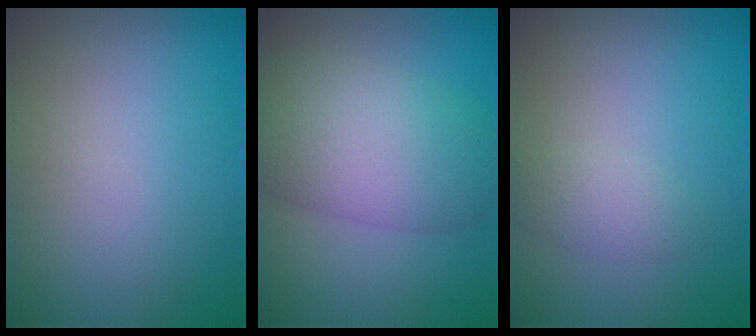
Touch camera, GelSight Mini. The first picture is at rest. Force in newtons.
{"total": 7.6, "press": 7.6, "slide": 0.1}
{"total": 1.6, "press": 1.6, "slide": 0.1}